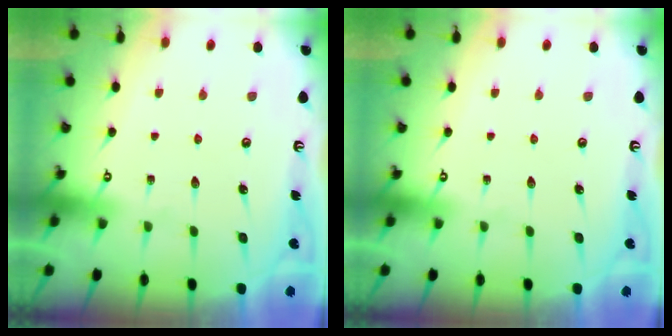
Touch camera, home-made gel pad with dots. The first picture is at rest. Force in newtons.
{"total": 0.0}